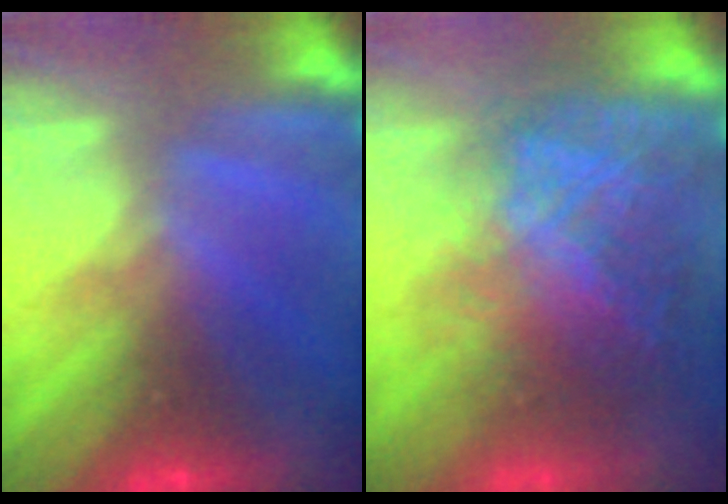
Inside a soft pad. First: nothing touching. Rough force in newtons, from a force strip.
{"total": 7.2}